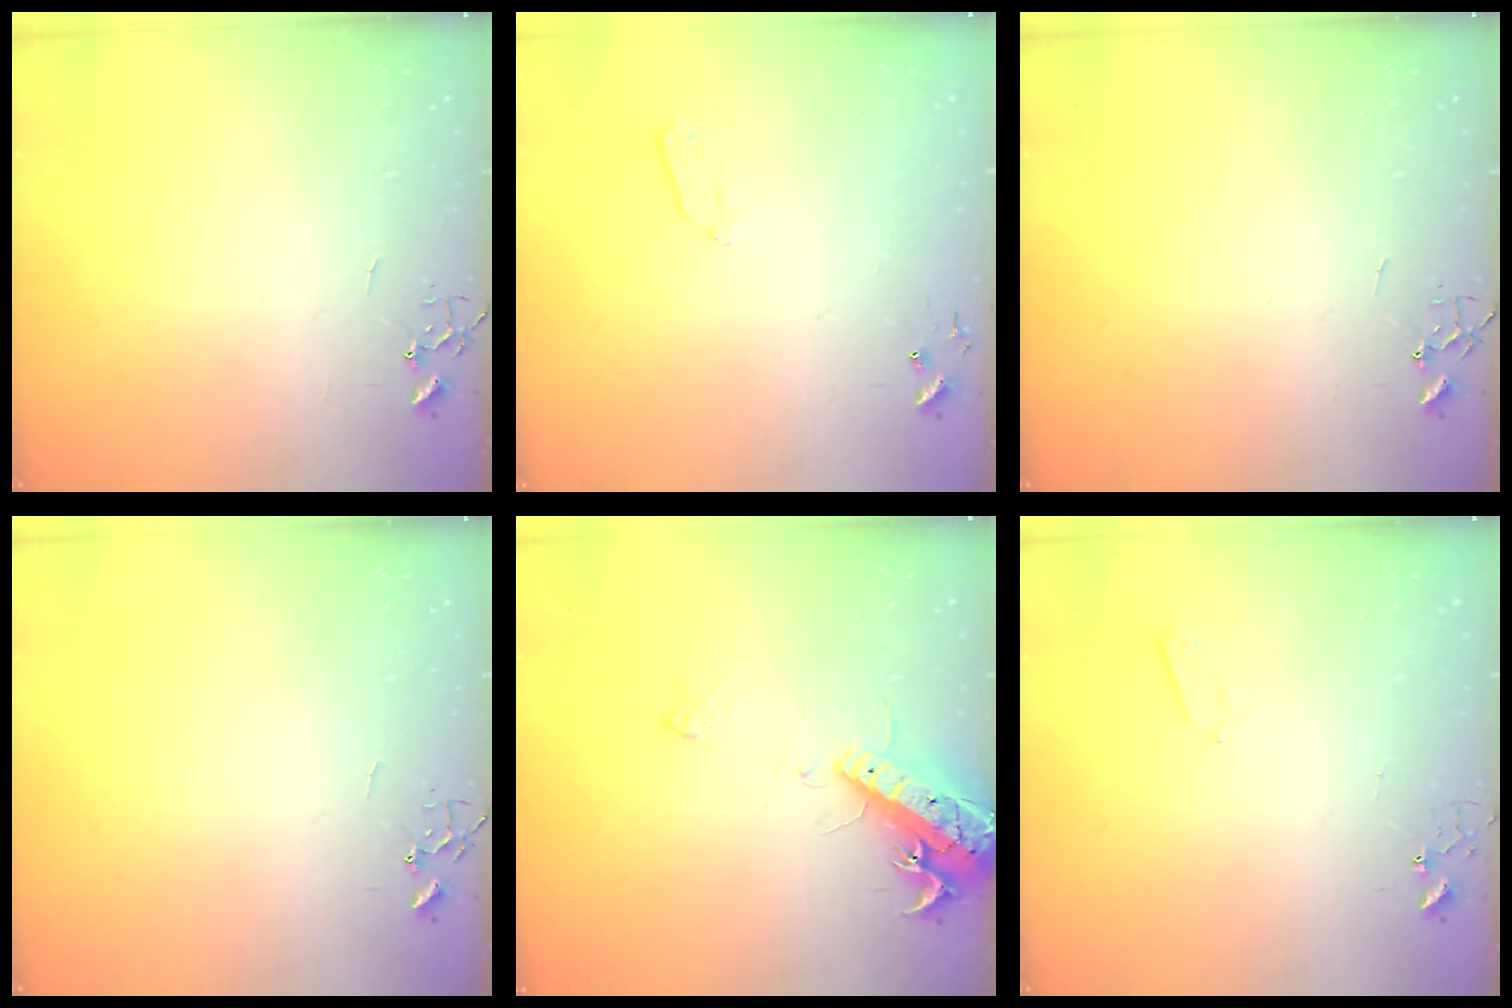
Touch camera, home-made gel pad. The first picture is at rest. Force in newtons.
{"total": 6.0, "press": 5.9, "slide": 1.0}
{"total": 0.0}
{"total": 0.0}
{"total": 15.1, "press": 14.7, "slide": 3.5}
{"total": 3.7, "press": 3.6, "slide": 0.5}